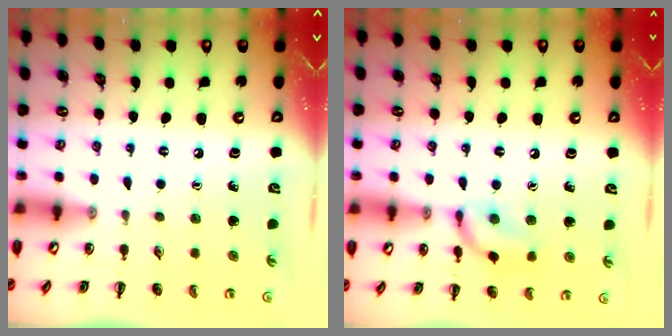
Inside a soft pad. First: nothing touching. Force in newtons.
{"total": 10.1, "press": 10.1, "slide": 0.5}